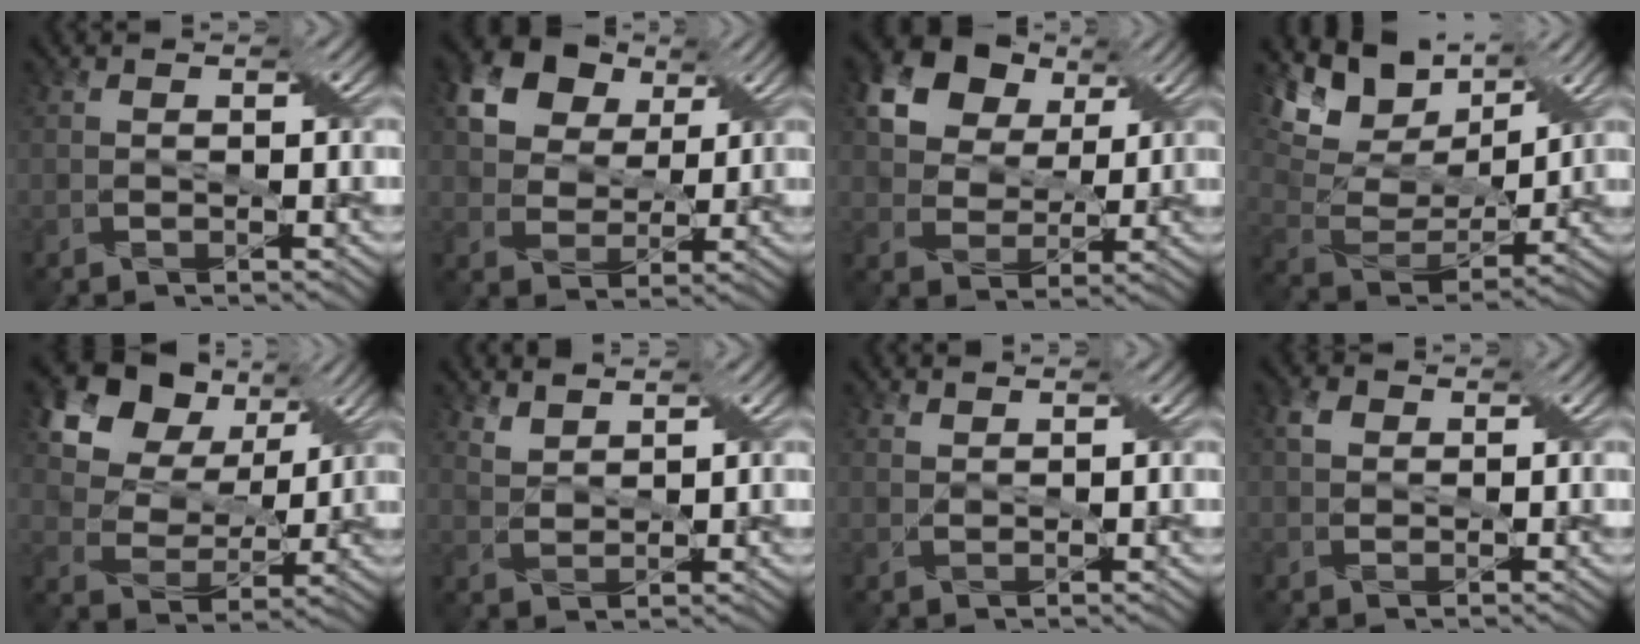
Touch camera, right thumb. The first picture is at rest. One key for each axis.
{"total": 14.0, "fx": 7.1, "fy": 9.9, "fz": 7.0, "tx": -0.181, "ty": 0.030, "tz": 0.143}
{"total": 16.1, "fx": 8.2, "fy": 11.3, "fz": 8.1, "tx": -0.209, "ty": 0.041, "tz": 0.175}
{"total": 13.5, "fx": 7.6, "fy": 7.5, "fz": 8.3, "tx": -0.191, "ty": 0.014, "tz": 0.124}
{"total": 14.1, "fx": 7.1, "fy": 9.6, "fz": 7.4, "tx": -0.185, "ty": 0.038, "tz": 0.122}
{"total": 3.1, "fx": 2.6, "fy": 1.1, "fz": 1.2, "tx": -0.032, "ty": -0.009, "tz": 0.069}
{"total": 1.3, "fx": 1.2, "fy": 0.4, "fz": 0.3, "tx": -0.014, "ty": 0.001, "tz": 0.028}
{"total": 2.0, "fx": 0.9, "fy": 1.6, "fz": 0.9, "tx": -0.024, "ty": 0.005, "tz": 0.015}